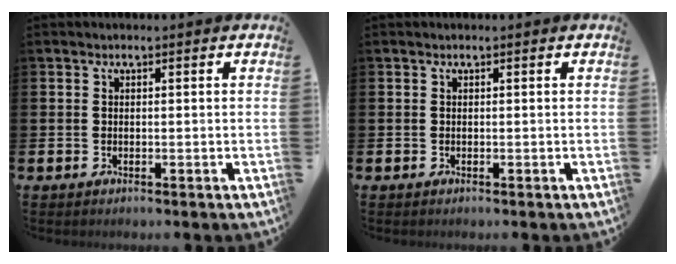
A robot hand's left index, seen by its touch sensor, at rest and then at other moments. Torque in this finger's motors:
{"motor_torque": [-0.02, 0.02, 0.00, 0.00]}